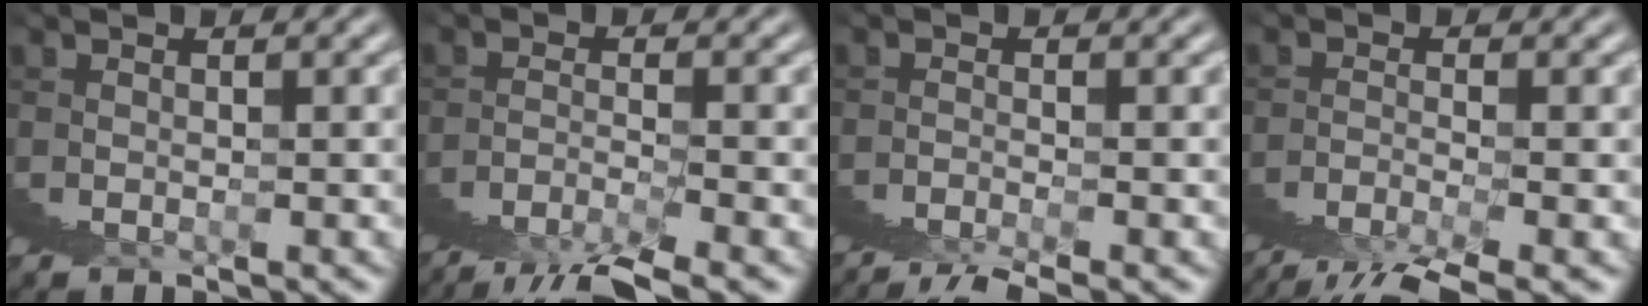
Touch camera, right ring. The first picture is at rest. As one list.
[{"total": 2.5, "force": [0.2, 0.8, 2.3], "torque": [-0.038, 0.021, -0.009]}, {"total": 1.2, "force": [0.4, -1.1, 0.2], "torque": [0.013, 0.024, -0.003]}, {"total": 1.5, "force": [0.5, 0.0, 1.4], "torque": [-0.021, 0.022, -0.003]}]